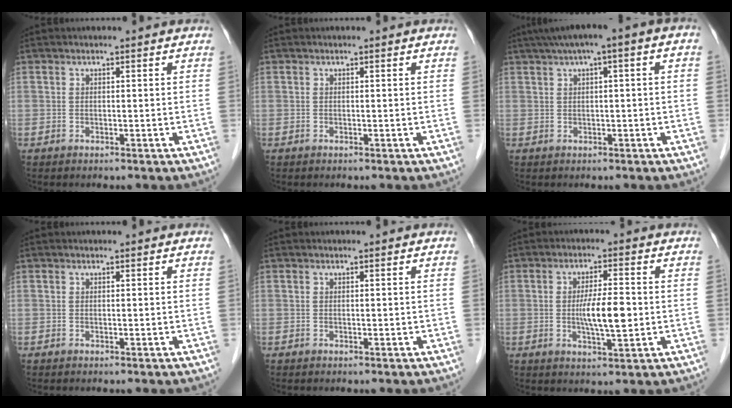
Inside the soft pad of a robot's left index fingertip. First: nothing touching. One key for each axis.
{"total": 0.0}
{"total": 6.3, "fx": 2.3, "fy": 1.0, "fz": 5.8, "tx": -0.098, "ty": 0.037, "tz": 0.032}
{"total": 0.0}
{"total": 0.0}
{"total": 6.0, "fx": -0.4, "fy": 0.9, "fz": 5.9, "tx": -0.112, "ty": -0.006, "tz": -0.008}